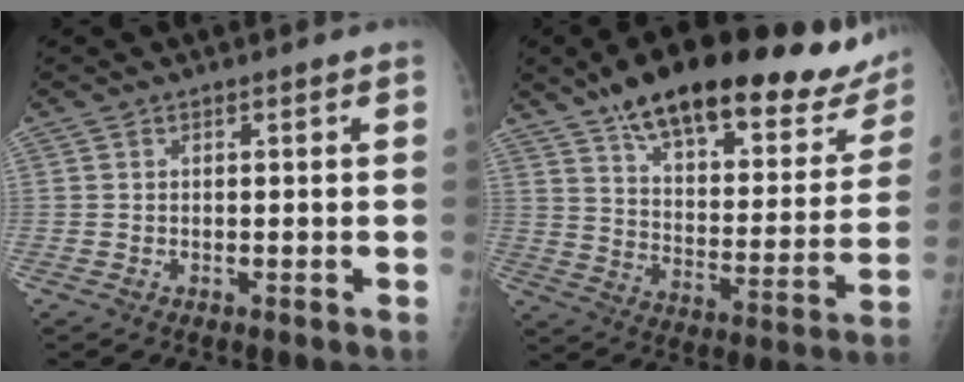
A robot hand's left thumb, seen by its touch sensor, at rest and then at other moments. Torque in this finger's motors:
{"motor_torque": [0.44, 0.45, 1.47, -1.30, 0.34]}